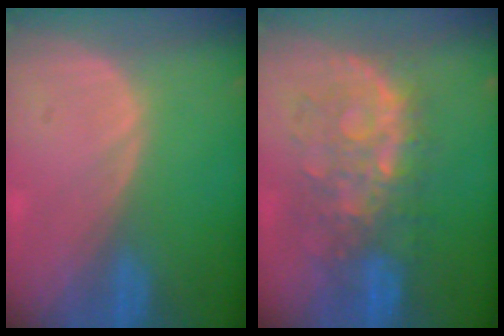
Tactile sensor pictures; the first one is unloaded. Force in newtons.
{"total": 9.1, "press": 8.6, "slide": 2.9}